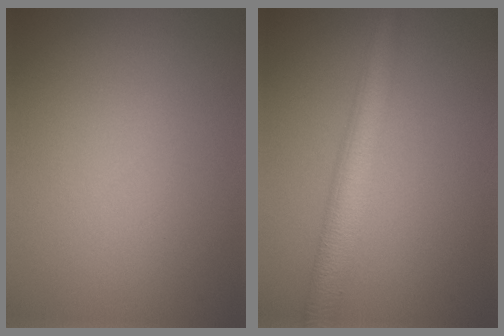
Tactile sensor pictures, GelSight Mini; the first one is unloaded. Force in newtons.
{"total": 4.7, "press": 4.7, "slide": 0.1}